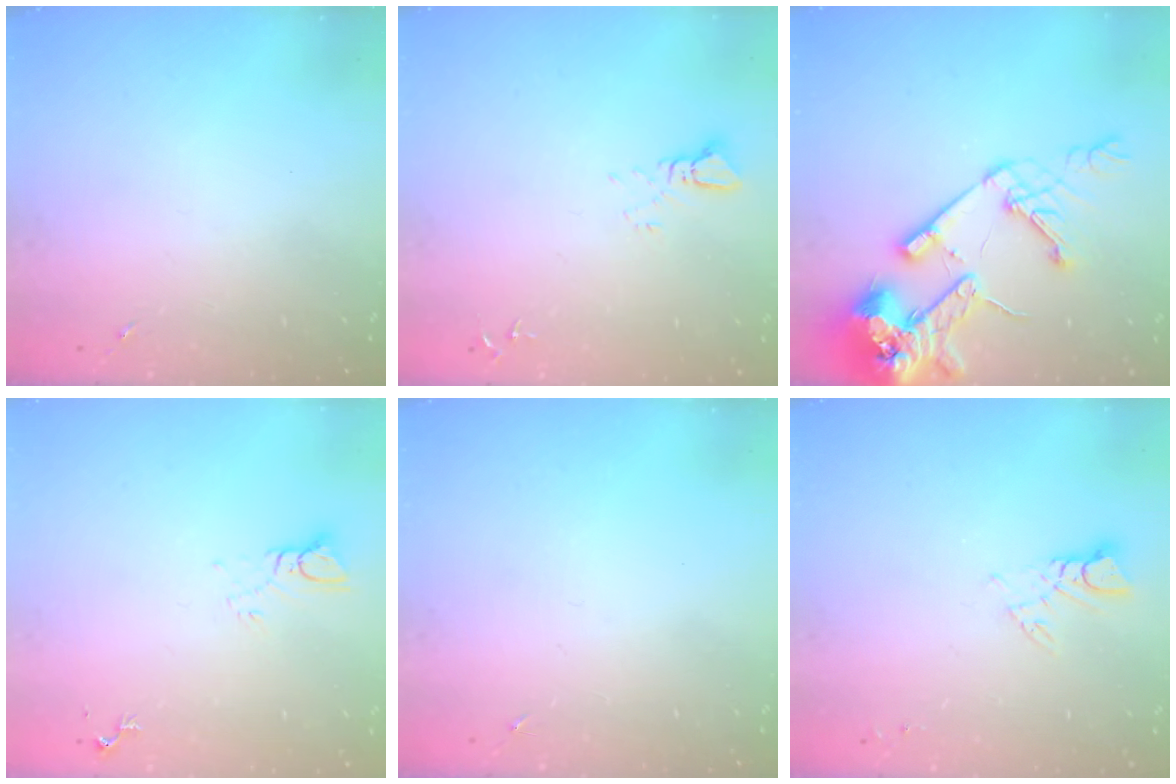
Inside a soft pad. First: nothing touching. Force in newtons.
{"total": 2.5, "press": 2.5, "slide": 0.1}
{"total": 18.4, "press": 18.2, "slide": 2.5}
{"total": 4.4, "press": 4.4, "slide": 0.3}
{"total": 0.0}
{"total": 4.5, "press": 4.5, "slide": 0.5}